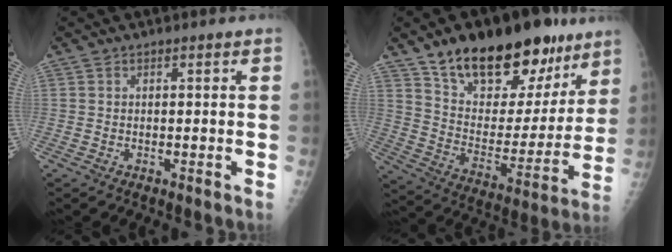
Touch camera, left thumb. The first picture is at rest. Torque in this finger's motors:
{"motor_torque": [0.78, 0.88, 1.53, -1.23, 0.09]}